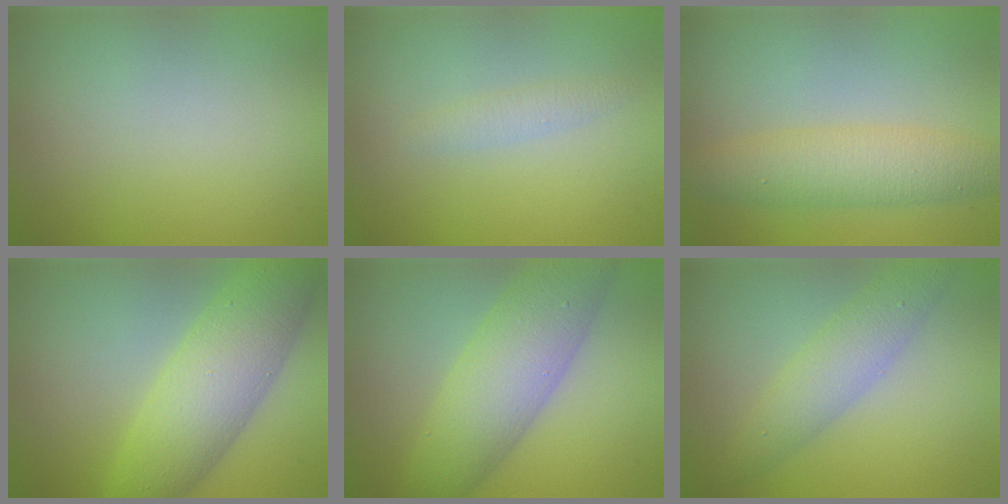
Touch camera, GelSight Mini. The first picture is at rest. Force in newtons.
{"total": 1.2, "press": 1.2, "slide": 0.0}
{"total": 4.2, "press": 4.2, "slide": 0.2}
{"total": 7.3, "press": 7.3, "slide": 0.2}
{"total": 7.3, "press": 7.3, "slide": 0.1}
{"total": 3.5, "press": 3.5, "slide": 0.1}